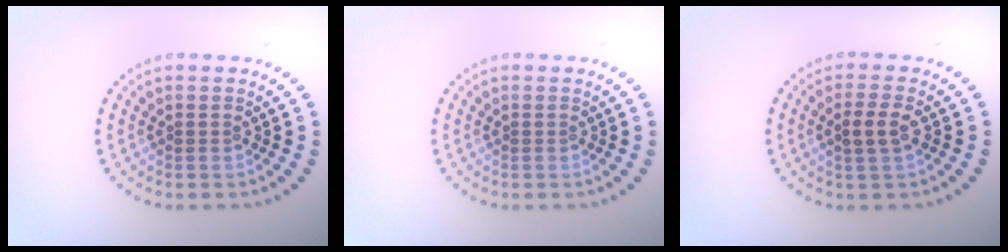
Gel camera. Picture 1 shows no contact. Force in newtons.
{"total": 0.0}
{"total": 2.2, "press": 2.2, "slide": 0.5}